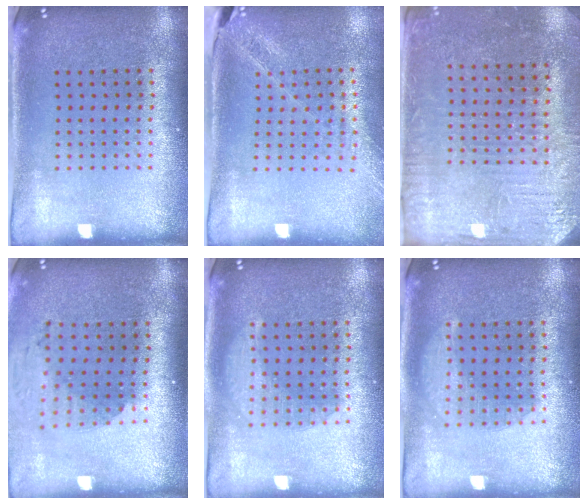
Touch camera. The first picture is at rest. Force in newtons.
{"total": 1.5, "press": 1.4, "slide": 0.4}
{"total": 3.1, "press": 3.0, "slide": 0.8}
{"total": 1.9, "press": 1.5, "slide": 1.2}
{"total": 2.2, "press": 2.2, "slide": 0.3}
{"total": 2.2, "press": 2.2, "slide": 0.3}